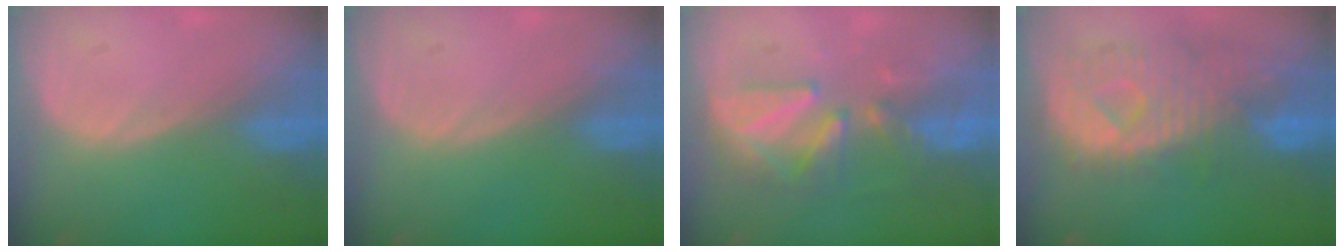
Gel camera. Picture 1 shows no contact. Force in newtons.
{"total": 0.0}
{"total": 7.8, "press": 7.6, "slide": 1.4}
{"total": 11.2, "press": 9.8, "slide": 5.4}